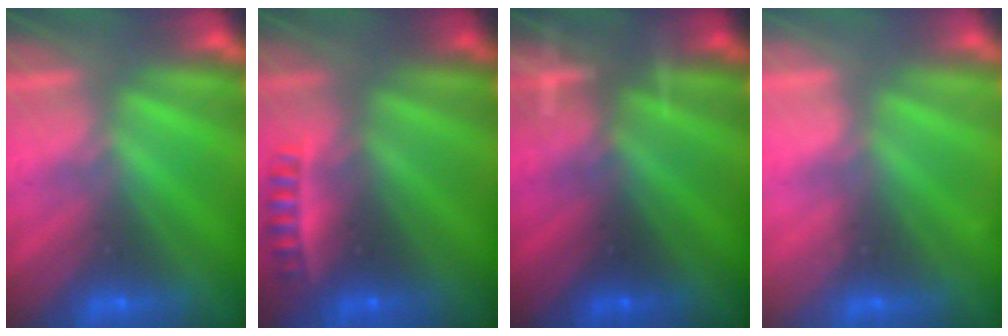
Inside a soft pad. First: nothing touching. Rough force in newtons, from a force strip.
{"total": 2.4}
{"total": 3.2}
{"total": 2.3}